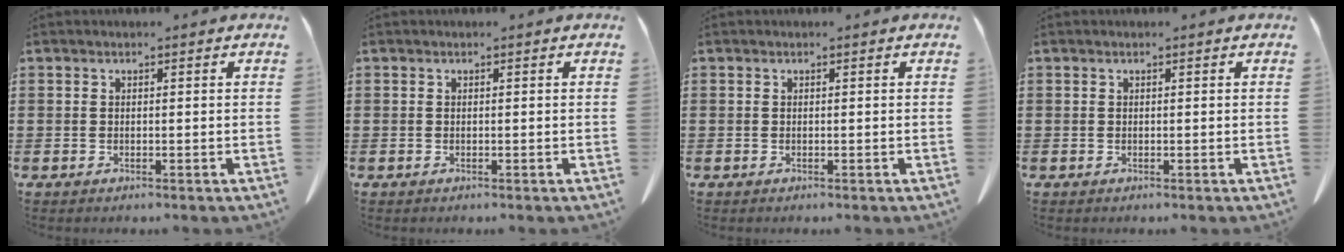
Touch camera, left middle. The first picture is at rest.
{"total": 0.0}
{"total": 0.0}
{"total": 0.0}